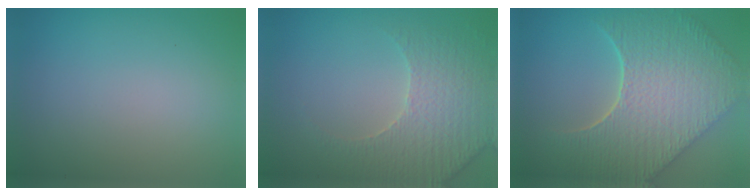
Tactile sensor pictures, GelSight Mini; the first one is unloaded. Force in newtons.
{"total": 4.5, "press": 3.9, "slide": 2.4}
{"total": 9.8, "press": 7.0, "slide": 6.9}